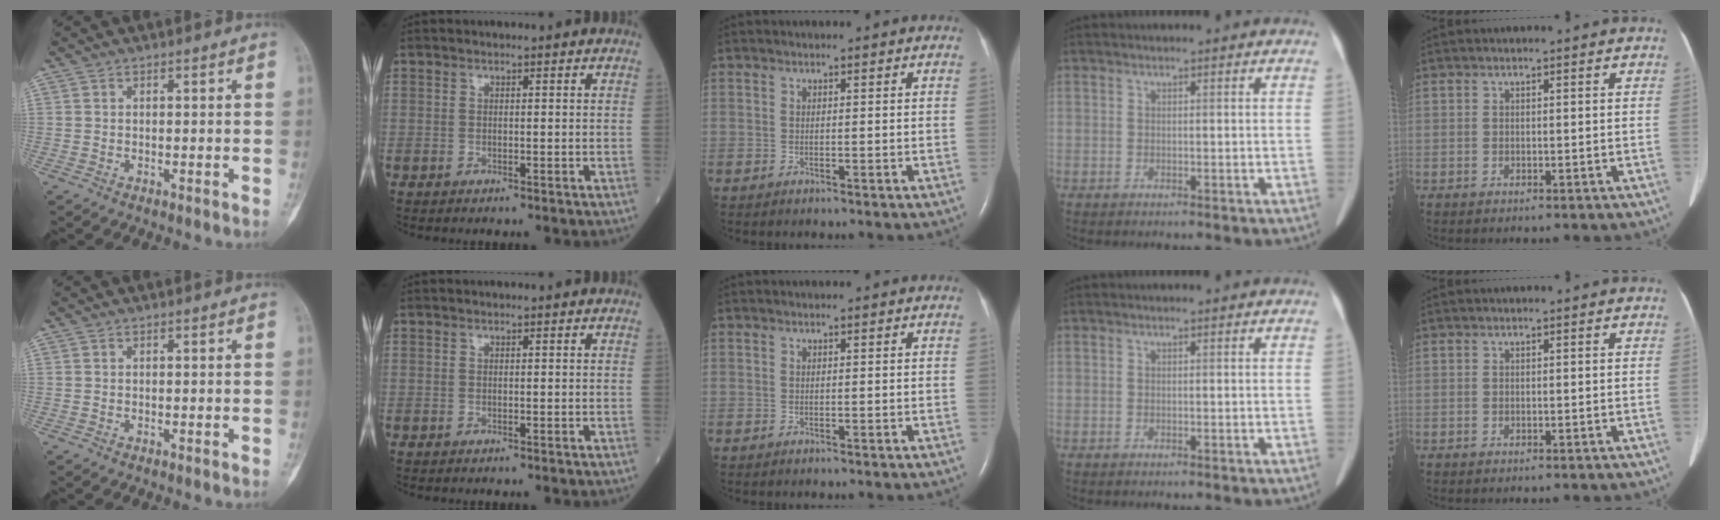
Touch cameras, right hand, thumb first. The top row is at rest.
{}